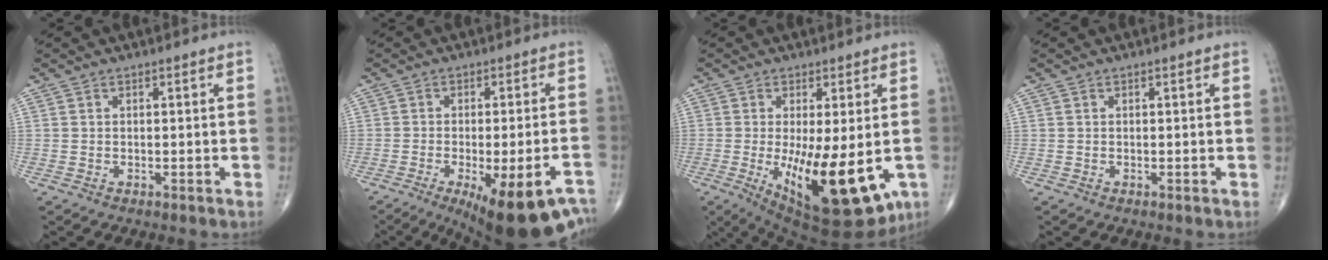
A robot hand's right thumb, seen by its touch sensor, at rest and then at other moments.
{"total": 17.8, "force": [-11.4, 5.0, 12.8], "torque": [-0.129, 0.030, -0.148]}
{"total": 18.1, "force": [-4.0, 6.4, 16.5], "torque": [-0.245, -0.035, -0.037]}
{"total": 0.0}